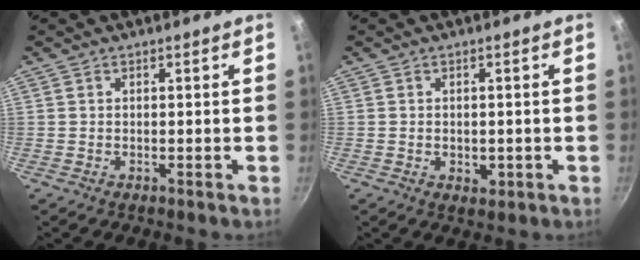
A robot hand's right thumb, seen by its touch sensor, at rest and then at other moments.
{"total": 2.6, "force": [-0.5, 1.8, 1.8], "torque": [-0.024, -0.005, -0.005]}